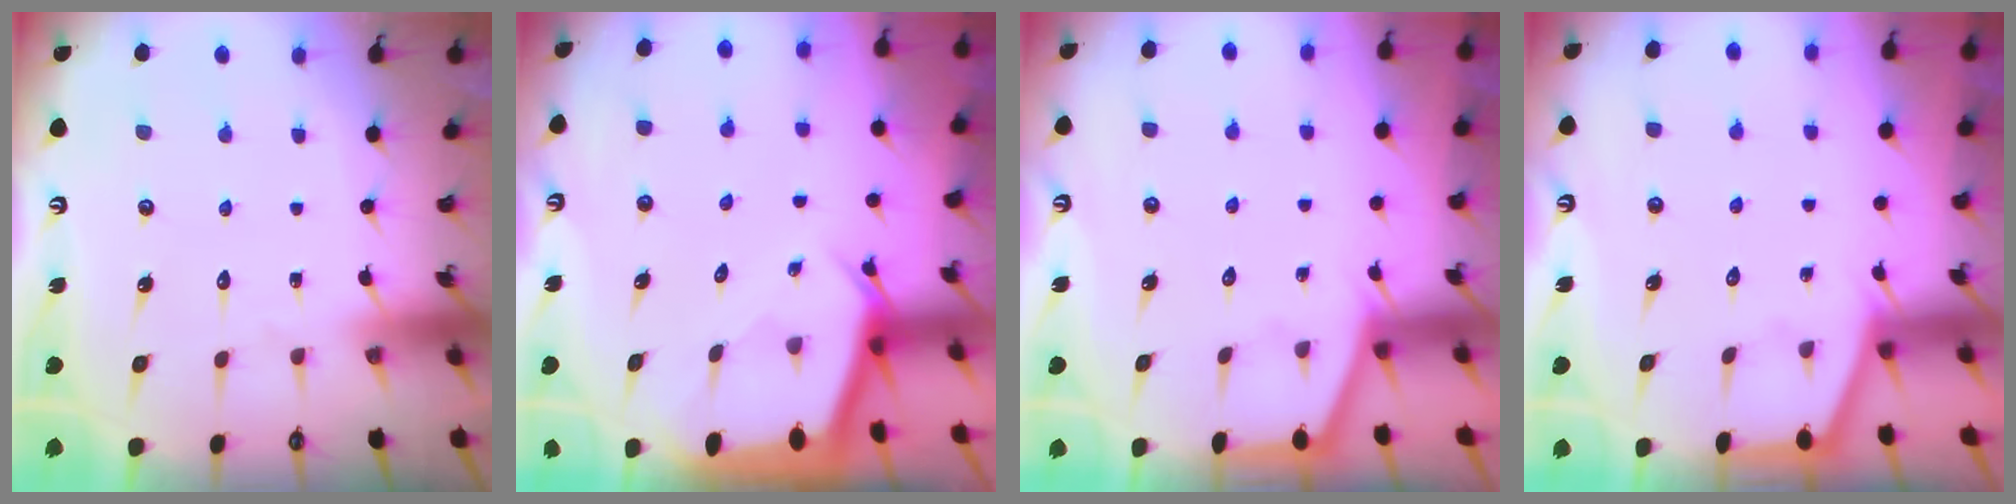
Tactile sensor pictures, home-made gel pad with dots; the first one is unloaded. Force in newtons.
{"total": 2.2, "press": 2.2, "slide": 0.1}
{"total": 1.2, "press": 1.1, "slide": 0.3}
{"total": 1.2, "press": 1.1, "slide": 0.3}